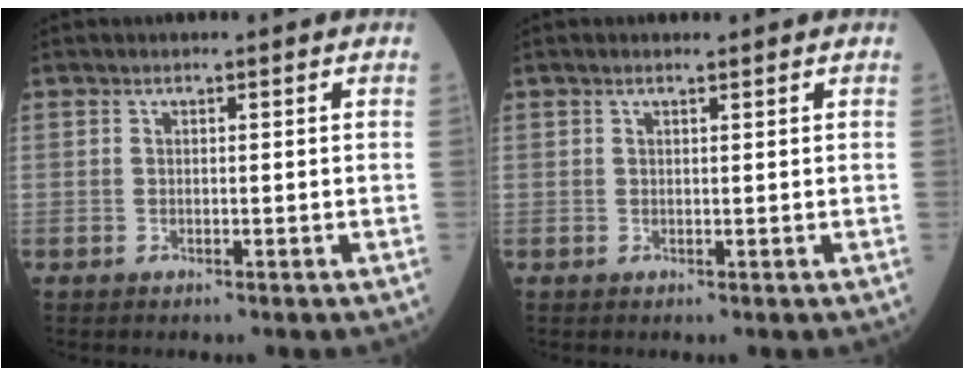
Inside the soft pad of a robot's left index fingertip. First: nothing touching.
{"total": 0.0}